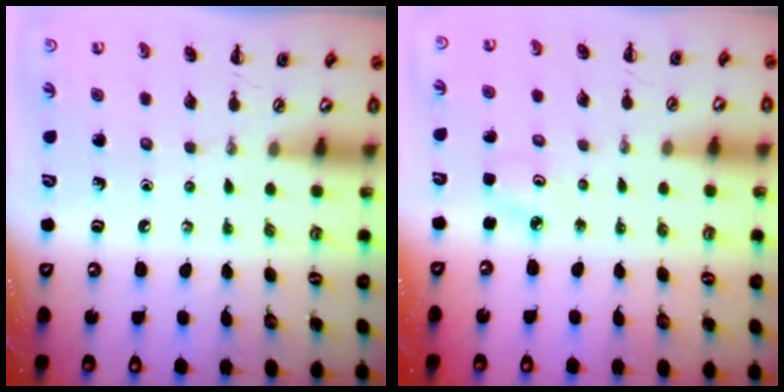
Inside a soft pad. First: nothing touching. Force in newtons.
{"total": 2.2, "press": 2.2, "slide": 0.5}